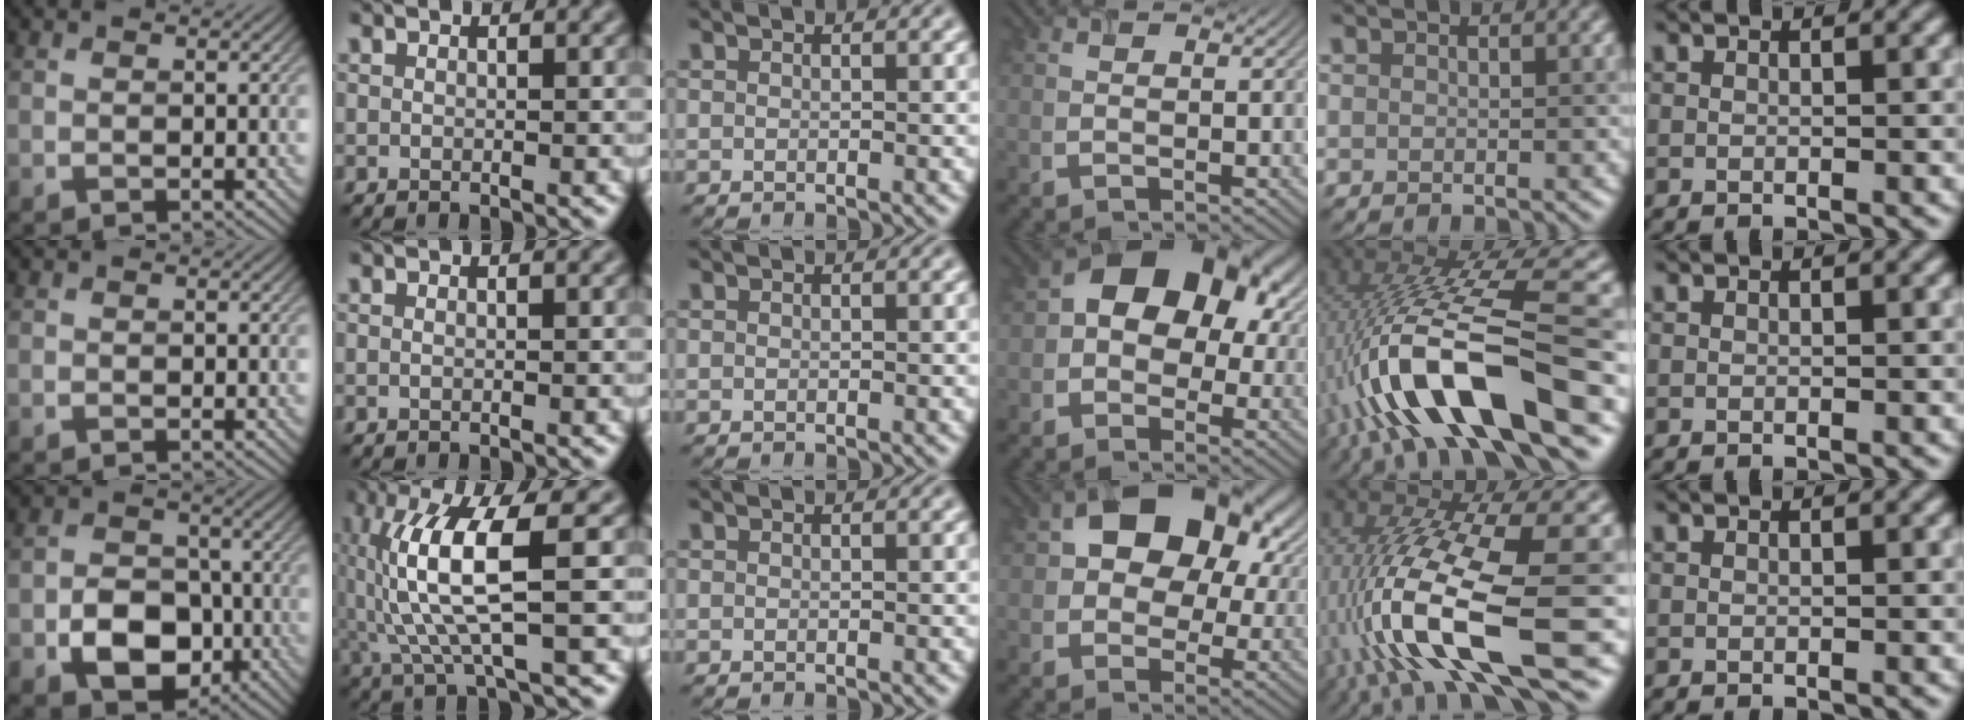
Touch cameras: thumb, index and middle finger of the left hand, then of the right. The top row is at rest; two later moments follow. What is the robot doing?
{"motion": "extract", "object": "airpods case & airpods"}